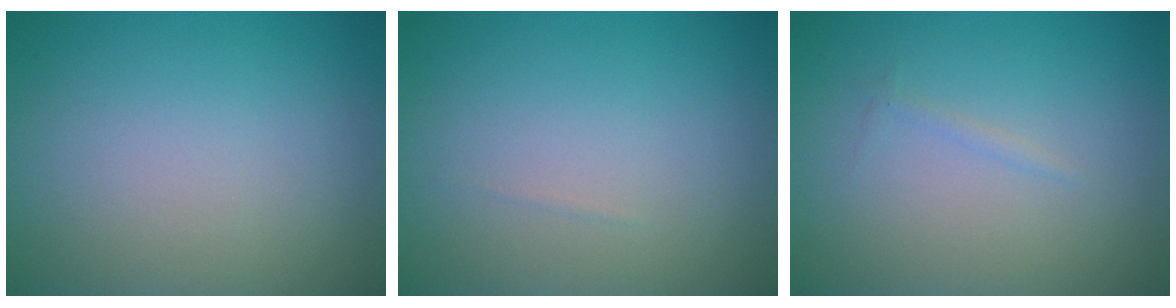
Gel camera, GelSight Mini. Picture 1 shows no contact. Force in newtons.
{"total": 0.0}
{"total": 0.5, "press": 0.5, "slide": 0.0}